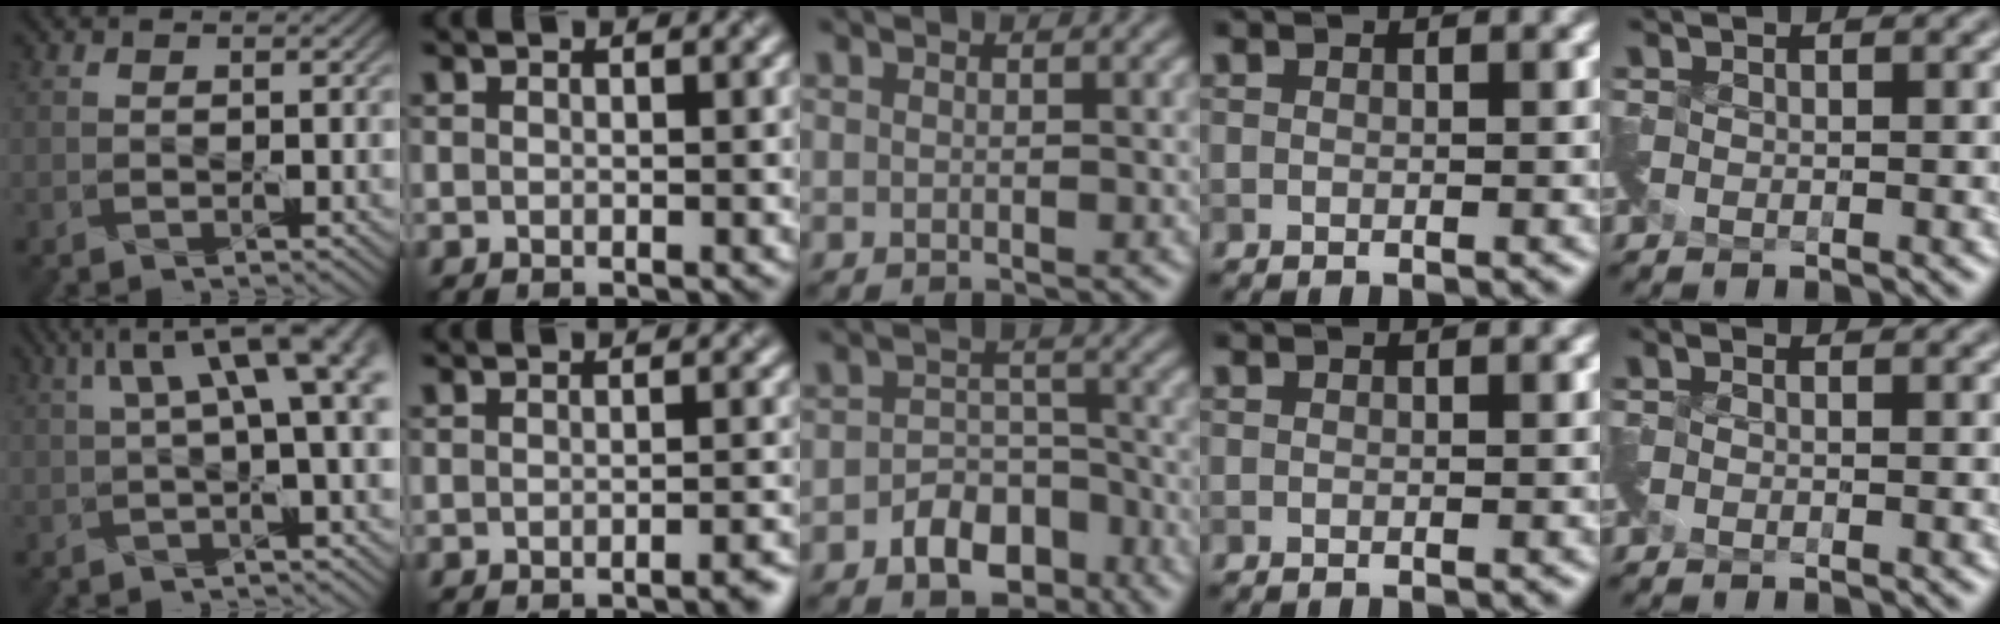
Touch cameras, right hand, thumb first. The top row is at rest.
{"thumb": {"total": 9.7, "force": [2.6, 2.7, 9.0], "torque": [-0.127, 0.025, 0.039]}, "index": {"total": 1.5, "force": [-1.2, 0.3, 0.8], "torque": [-0.005, 0.003, -0.017]}, "middle": {"total": 4.6, "force": [-2.6, 3.0, 2.3], "torque": [-0.033, 0.003, -0.046]}, "little": {"total": 1.1, "force": [-0.9, 0.0, -0.7], "torque": [0.011, -0.010, -0.013]}}